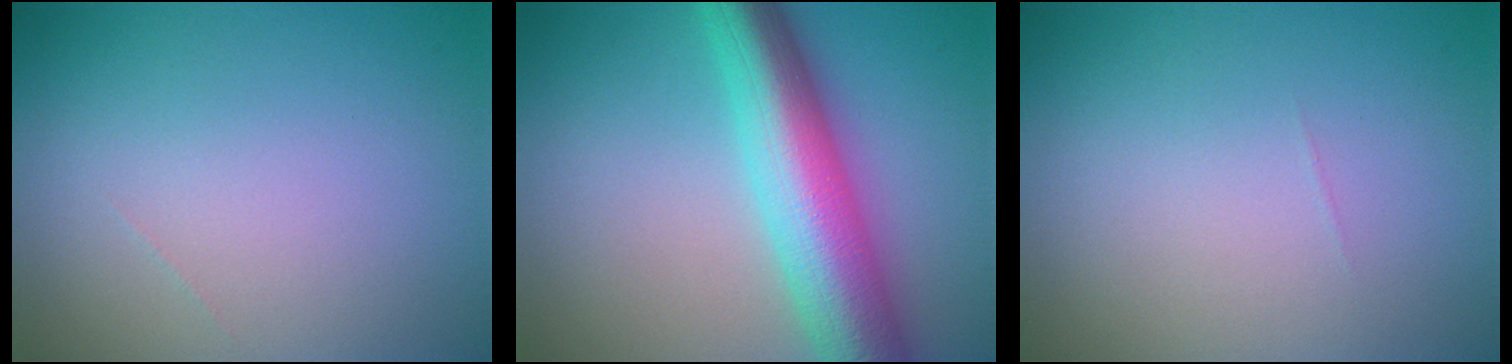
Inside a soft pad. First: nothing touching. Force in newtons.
{"total": 9.8, "press": 9.8, "slide": 0.3}
{"total": 0.0}